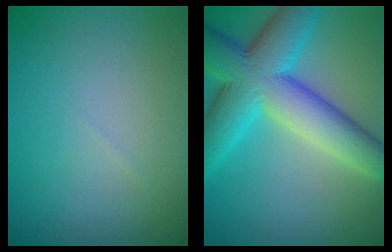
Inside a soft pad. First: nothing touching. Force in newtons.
{"total": 10.6, "press": 10.6, "slide": 0.3}